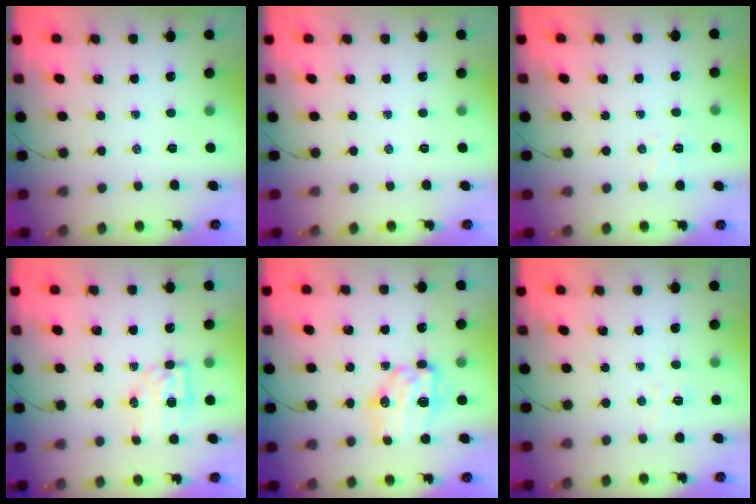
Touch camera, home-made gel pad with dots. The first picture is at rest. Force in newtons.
{"total": 0.0}
{"total": 3.5, "press": 3.4, "slide": 0.7}
{"total": 6.5, "press": 6.4, "slide": 1.0}
{"total": 9.6, "press": 9.4, "slide": 1.8}
{"total": 4.0, "press": 3.9, "slide": 1.0}